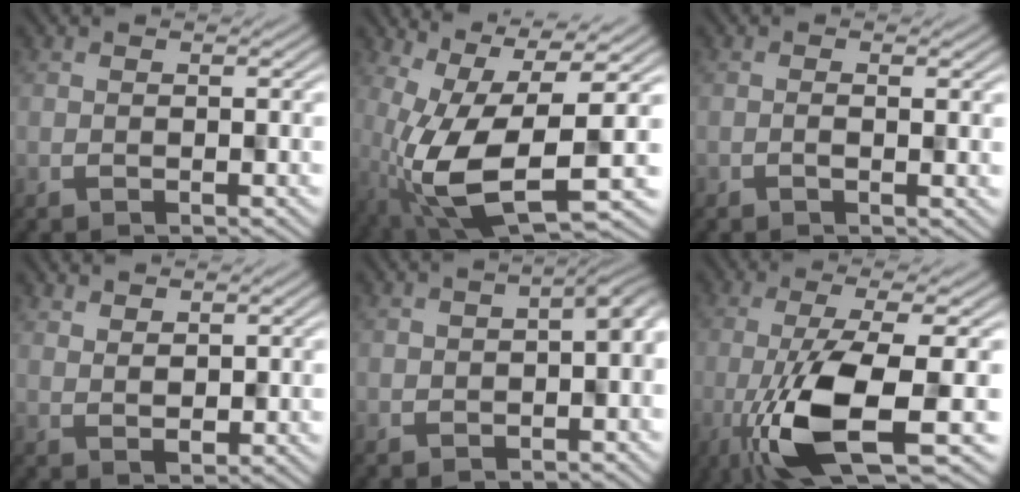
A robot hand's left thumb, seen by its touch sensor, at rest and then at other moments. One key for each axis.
{"total": 11.2, "fx": -1.3, "fy": 2.9, "fz": 10.7, "tx": -0.226, "ty": -0.022, "tz": -0.012}
{"total": 0.7, "fx": 0.7, "fy": -0.1, "fz": 0.1, "tx": 0.005, "ty": 0.002, "tz": 0.001}
{"total": 2.8, "fx": 2.8, "fy": 0.3, "fz": 0.4, "tx": -0.011, "ty": -0.003, "tz": 0.052}
{"total": 4.8, "fx": -0.8, "fy": 2.6, "fz": 3.9, "tx": -0.050, "ty": -0.016, "tz": -0.007}
{"total": 10.3, "fx": -2.2, "fy": 2.7, "fz": 9.7, "tx": -0.189, "ty": -0.021, "tz": -0.045}